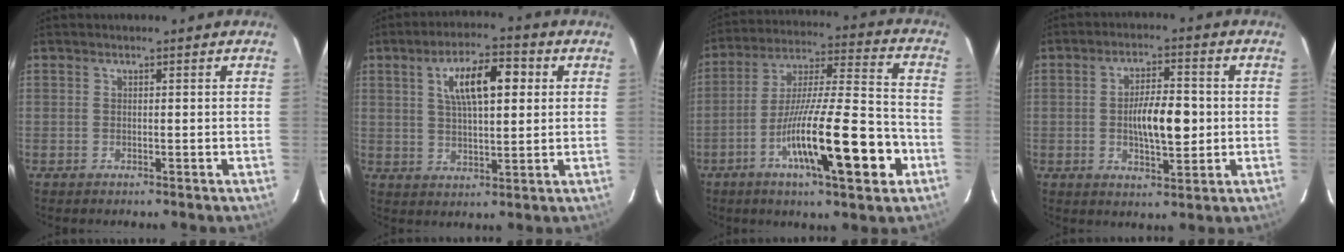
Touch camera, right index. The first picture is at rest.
{"total": 9.9, "force": [3.0, 3.0, 9.0], "torque": [-0.159, 0.021, 0.052]}
{"total": 19.3, "force": [-7.5, 2.0, 17.6], "torque": [-0.295, -0.007, -0.120]}
{"total": 8.3, "force": [-0.4, 2.6, 7.9], "torque": [-0.139, 0.006, -0.005]}